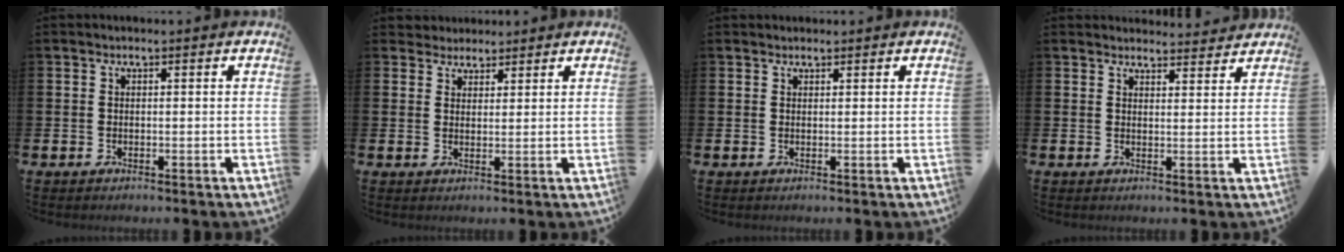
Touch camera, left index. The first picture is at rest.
{"total": 3.1, "force": [2.8, 1.3, -0.4], "torque": [0.004, -0.009, 0.049]}
{"total": 0.9, "force": [0.8, 0.3, -0.1], "torque": [0.017, -0.003, 0.012]}
{"total": 3.0, "force": [3.0, 0.4, -0.2], "torque": [0.013, -0.025, 0.050]}